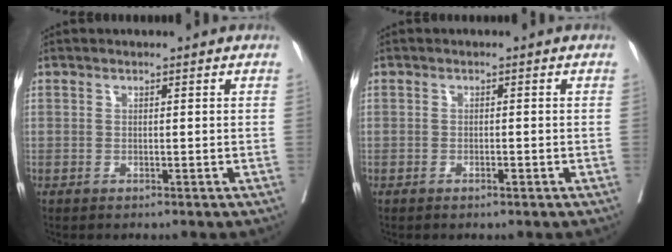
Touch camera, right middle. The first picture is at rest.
{"total": 0.9, "force": [-0.6, 0.2, 0.7], "torque": [-0.012, 0.000, -0.009]}